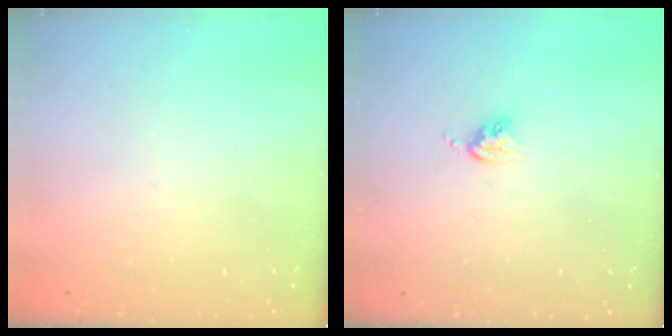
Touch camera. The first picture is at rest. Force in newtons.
{"total": 3.8, "press": 3.8, "slide": 0.5}